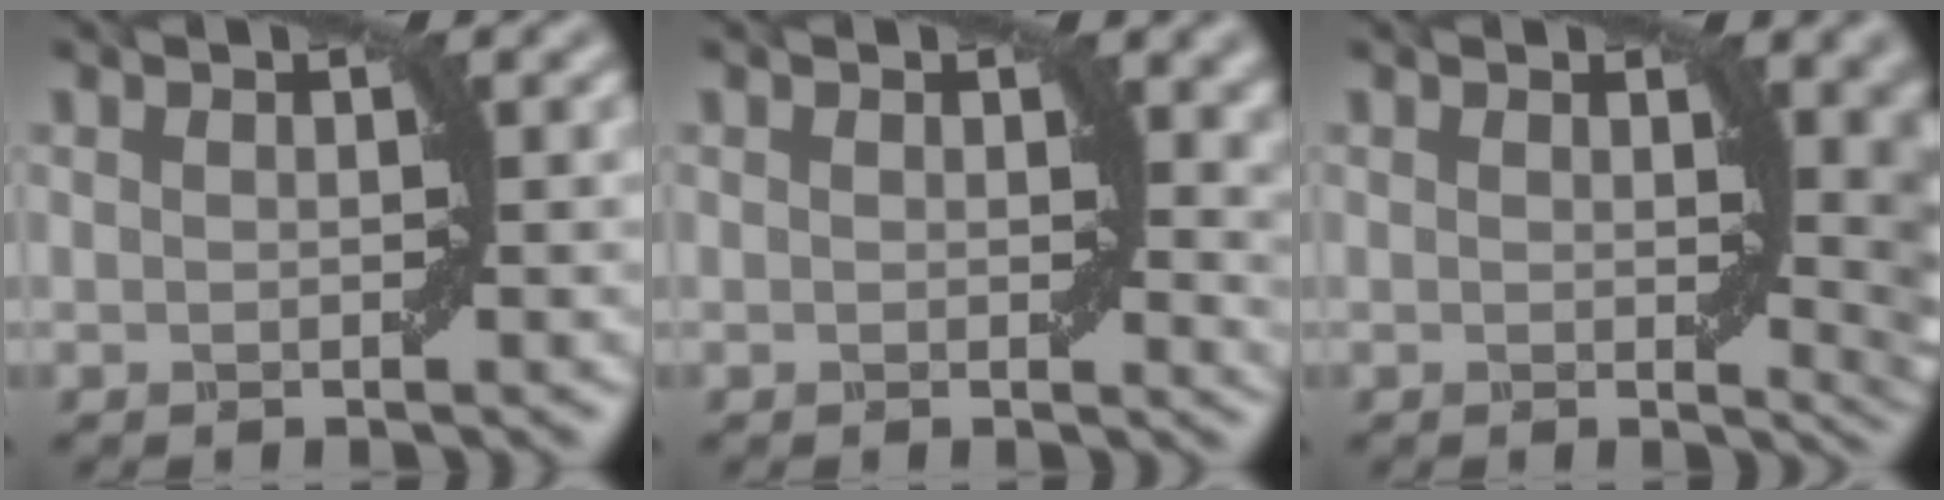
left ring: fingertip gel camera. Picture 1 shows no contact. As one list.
[{"total": 3.2, "force": [1.0, 1.9, 2.4], "torque": [-0.021, -0.008, 0.013]}, {"total": 6.2, "force": [1.4, 2.7, 5.4], "torque": [-0.043, -0.009, 0.026]}]